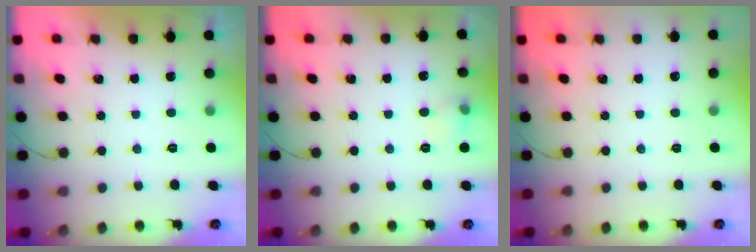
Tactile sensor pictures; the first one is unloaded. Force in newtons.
{"total": 5.7, "press": 5.4, "slide": 1.8}
{"total": 0.0}